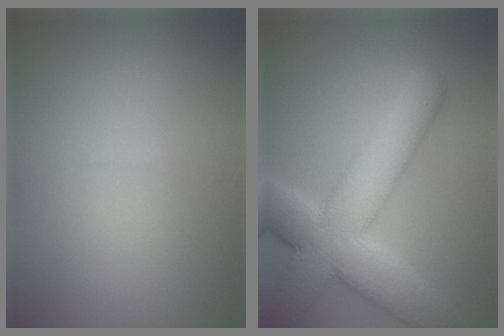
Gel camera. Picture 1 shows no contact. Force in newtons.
{"total": 10.7, "press": 10.6, "slide": 0.8}